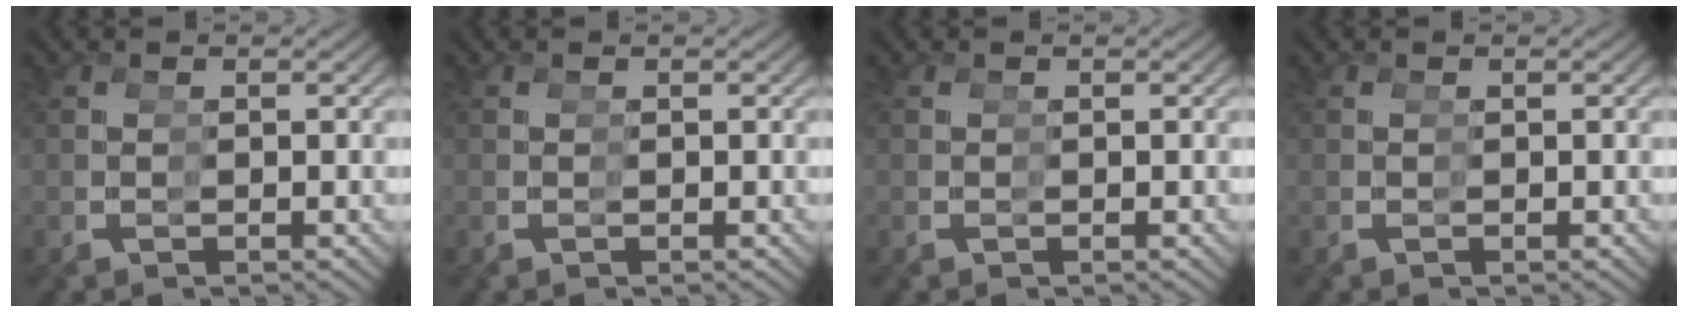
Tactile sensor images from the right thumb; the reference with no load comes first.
{"total": 0.0}
{"total": 0.0}
{"total": 0.0}